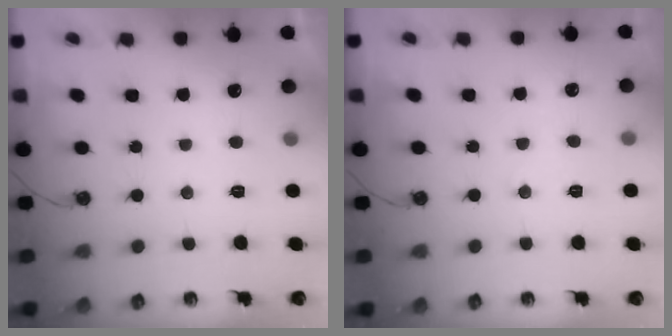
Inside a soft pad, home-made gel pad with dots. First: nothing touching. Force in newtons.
{"total": 5.3, "press": 5.2, "slide": 0.8}